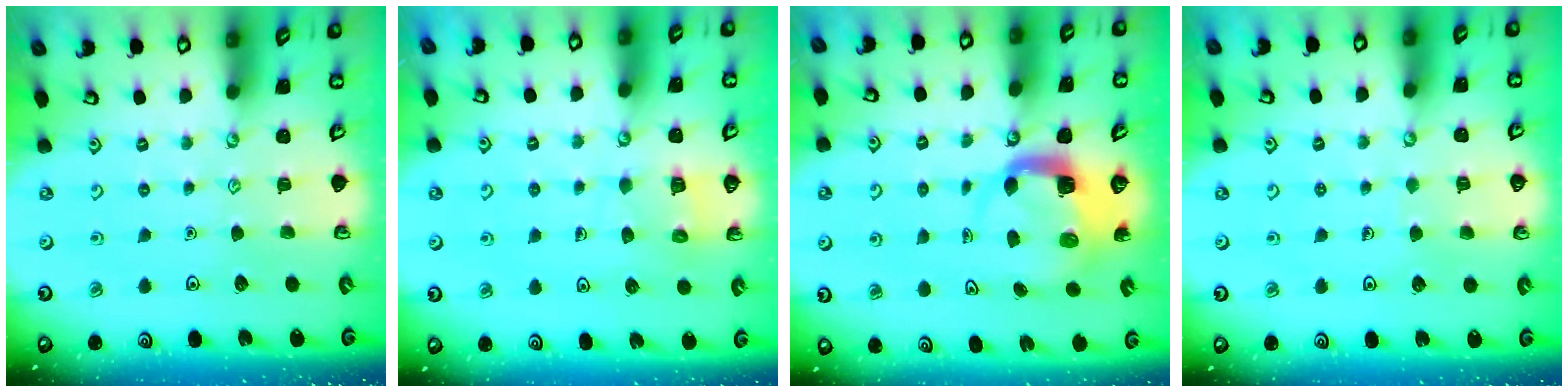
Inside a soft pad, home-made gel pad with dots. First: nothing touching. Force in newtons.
{"total": 5.3, "press": 5.3, "slide": 0.5}
{"total": 4.6, "press": 4.6, "slide": 0.5}
{"total": 3.3, "press": 3.3, "slide": 0.2}